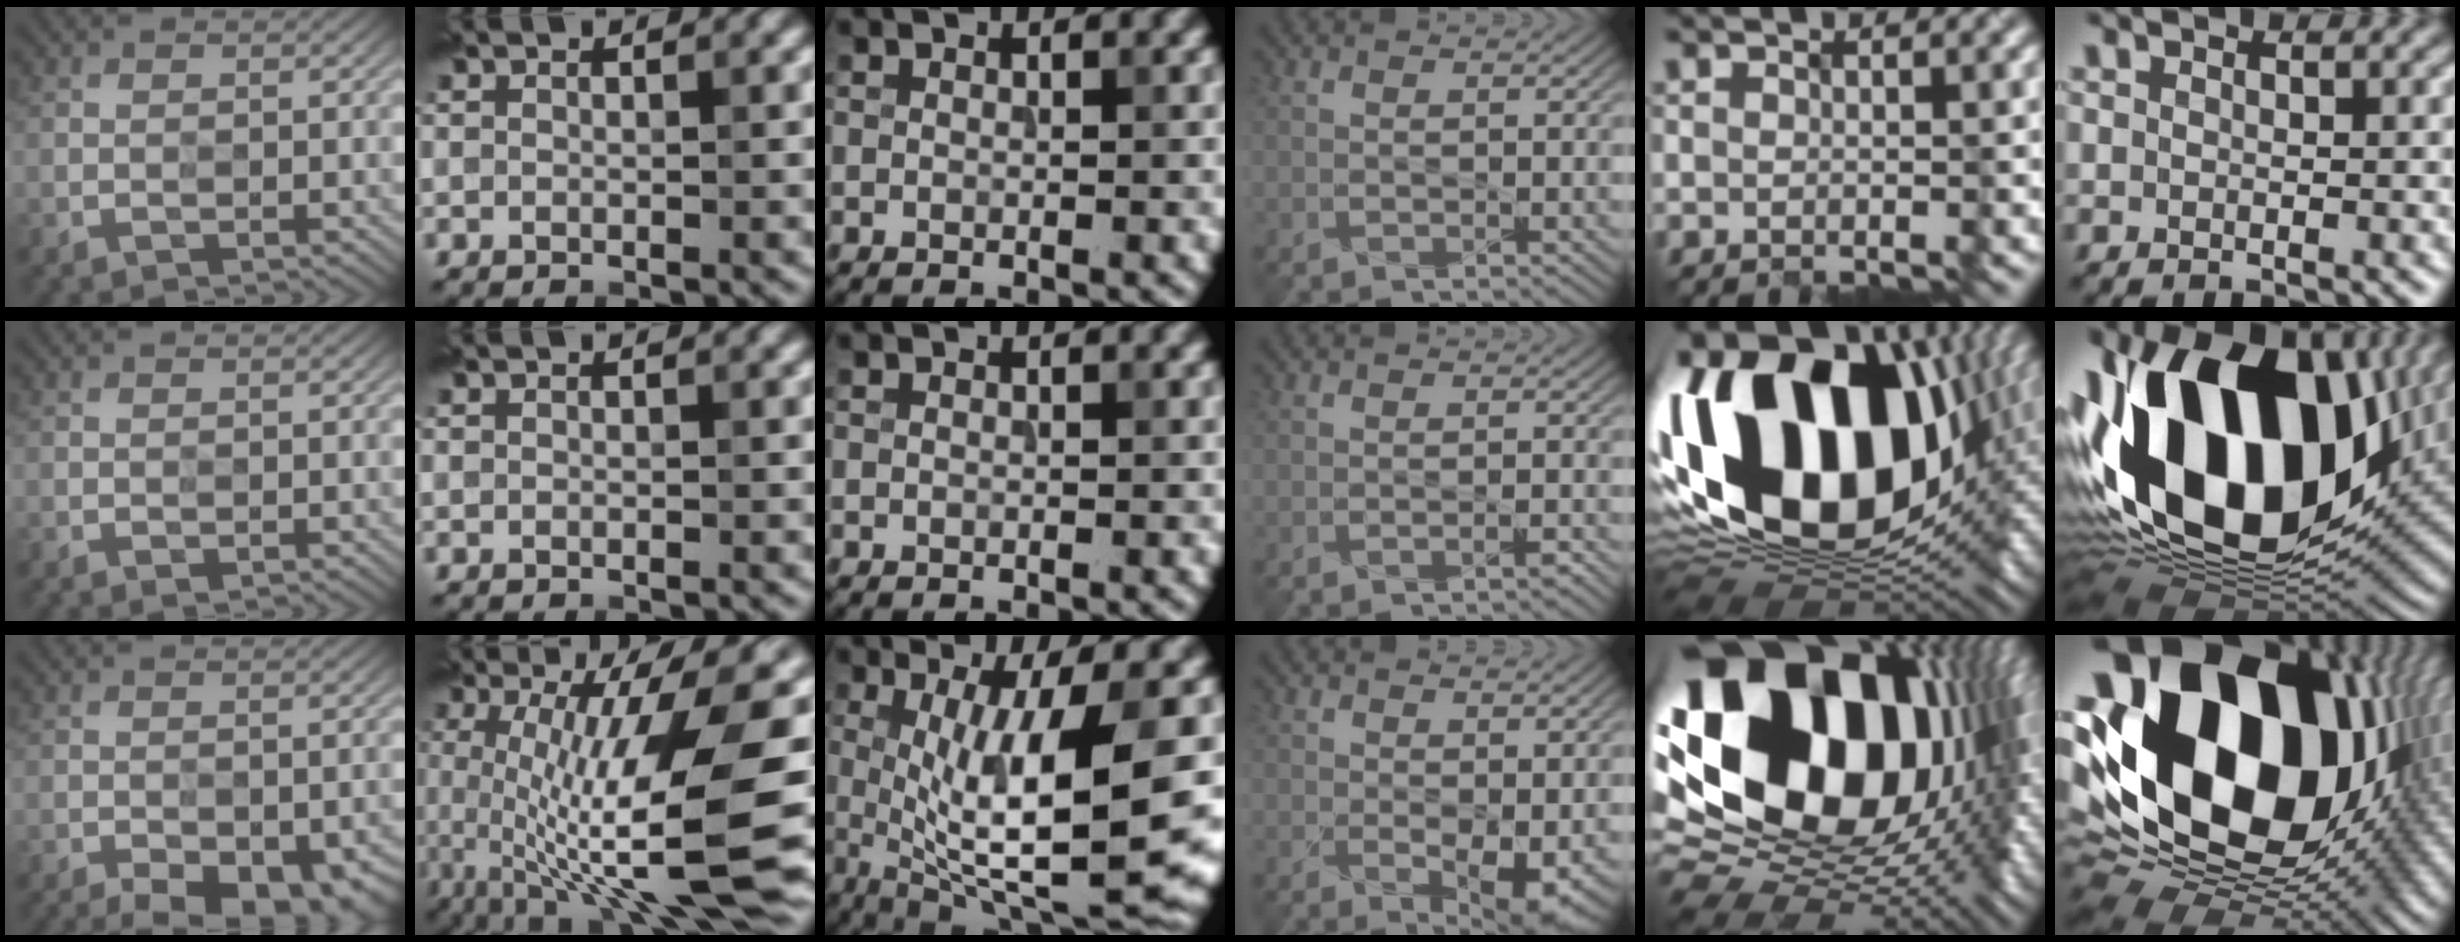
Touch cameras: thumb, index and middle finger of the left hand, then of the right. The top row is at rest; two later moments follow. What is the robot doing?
{"motion": "extract", "object": "power strip"}